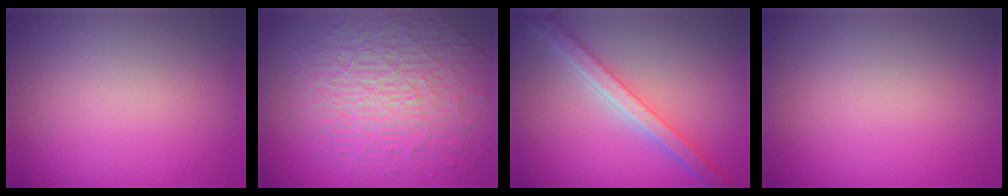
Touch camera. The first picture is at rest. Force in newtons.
{"total": 9.9, "press": 6.5, "slide": 7.5}
{"total": 5.0, "press": 4.2, "slide": 2.6}
{"total": 0.0}